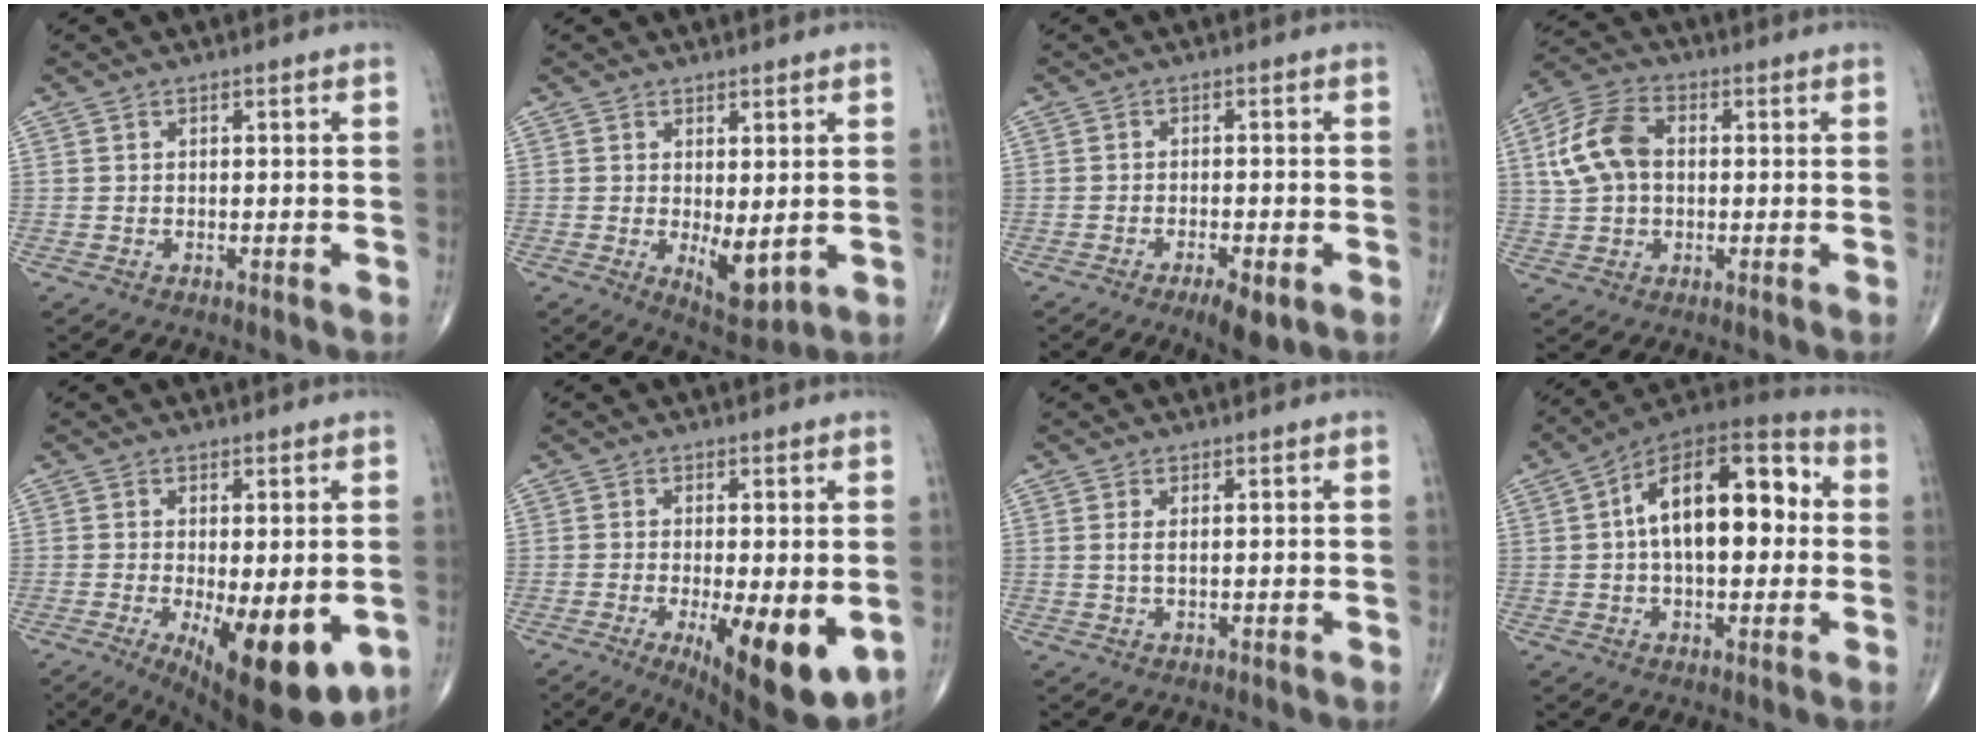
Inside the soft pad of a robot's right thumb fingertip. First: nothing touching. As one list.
[{"total": 6.0, "force": [-0.3, 2.5, 5.5], "torque": [-0.070, -0.018, 0.009]}, {"total": 4.7, "force": [-2.4, 1.3, 3.8], "torque": [-0.062, 0.001, -0.034]}, {"total": 10.2, "force": [1.1, 6.9, 7.5], "torque": [-0.148, 0.022, 0.016]}, {"total": 15.0, "force": [-4.4, 5.5, 13.3], "torque": [-0.163, -0.022, -0.046]}, {"total": 13.5, "force": [-3.5, 4.4, 12.3], "torque": [-0.161, -0.023, -0.040]}, {"total": 1.4, "force": [0.4, 0.3, 1.3], "torque": [-0.031, 0.000, 0.010]}, {"total": 19.1, "force": [2.2, 9.8, 16.2], "torque": [-0.230, 0.039, 0.022]}]